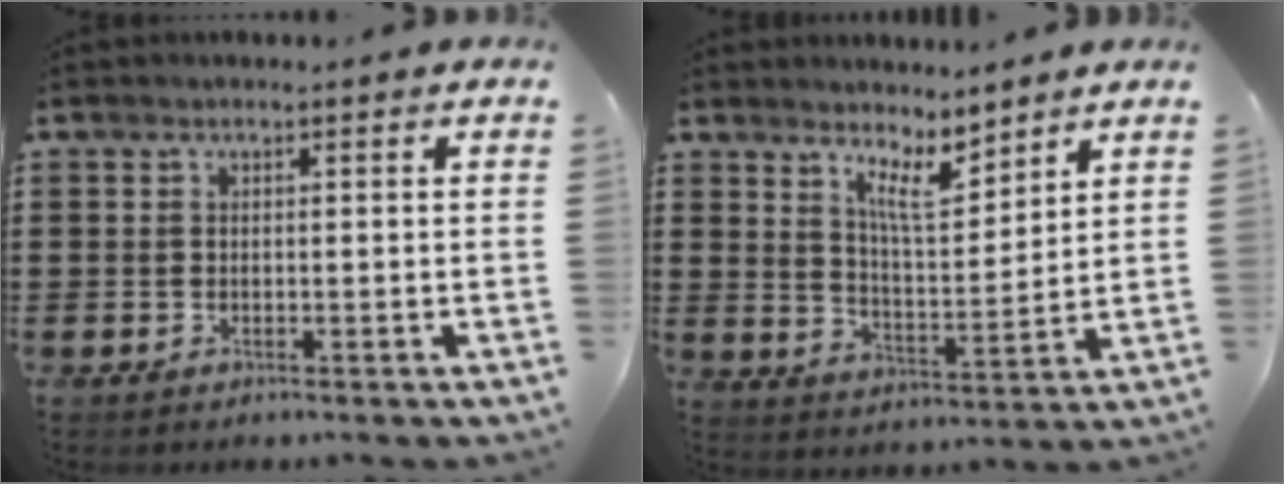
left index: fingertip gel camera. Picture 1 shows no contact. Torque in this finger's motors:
{"motor_torque": [0.41, 0.21, -0.02, 0.02]}